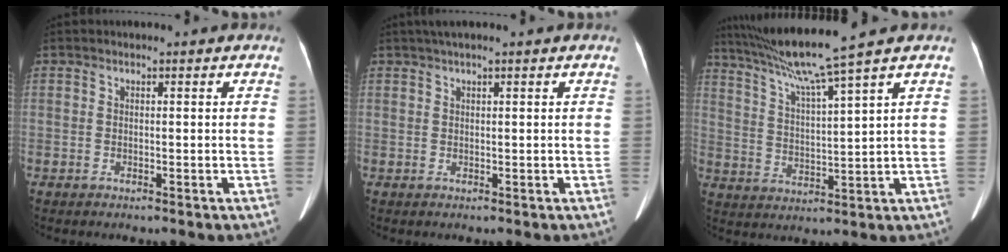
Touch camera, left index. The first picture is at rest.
{"total": 2.7, "force": [2.0, -0.1, 1.9], "torque": [-0.031, 0.025, 0.036]}
{"total": 10.3, "force": [8.1, -3.0, 5.6], "torque": [-0.102, -0.004, 0.152]}